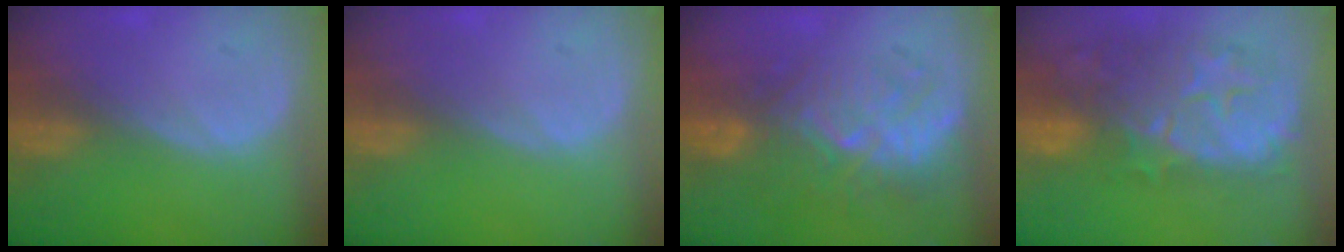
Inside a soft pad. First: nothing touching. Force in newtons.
{"total": 0.0}
{"total": 9.1, "press": 8.8, "slide": 2.3}
{"total": 11.3, "press": 10.4, "slide": 4.3}